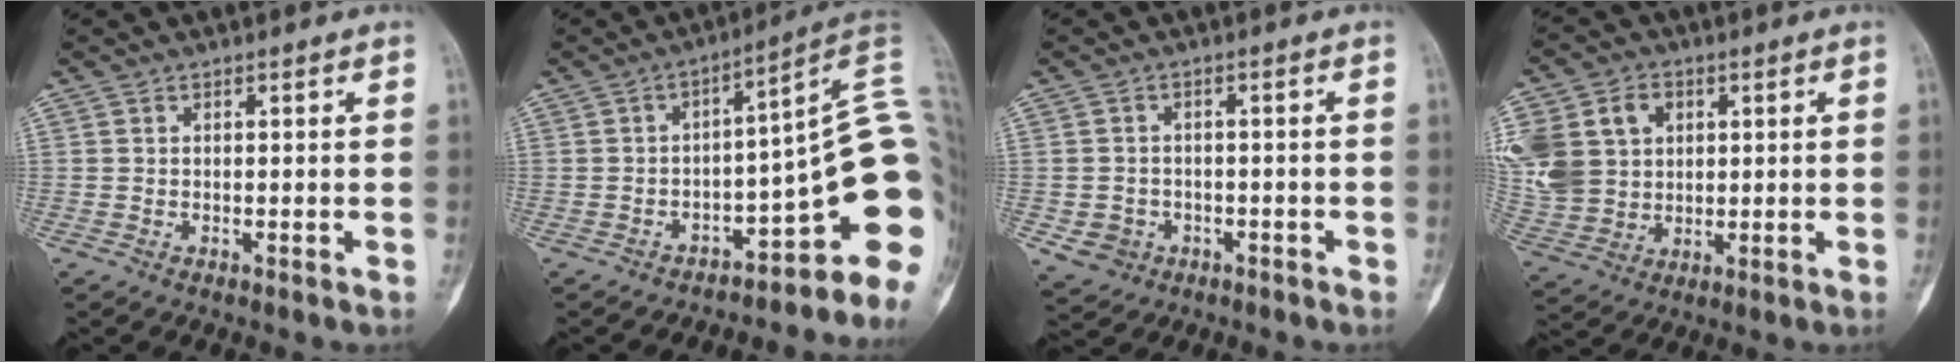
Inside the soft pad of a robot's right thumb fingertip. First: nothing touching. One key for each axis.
{"total": 18.2, "fx": -4.5, "fy": 5.8, "fz": 16.6, "tx": -0.135, "ty": 0.081, "tz": -0.045}
{"total": 4.6, "fx": -1.7, "fy": 4.1, "fz": 1.2, "tx": -0.011, "ty": 0.012, "tz": -0.019}
{"total": 18.0, "fx": 4.5, "fy": 14.5, "fz": 9.6, "tx": -0.214, "ty": 0.020, "tz": 0.099}